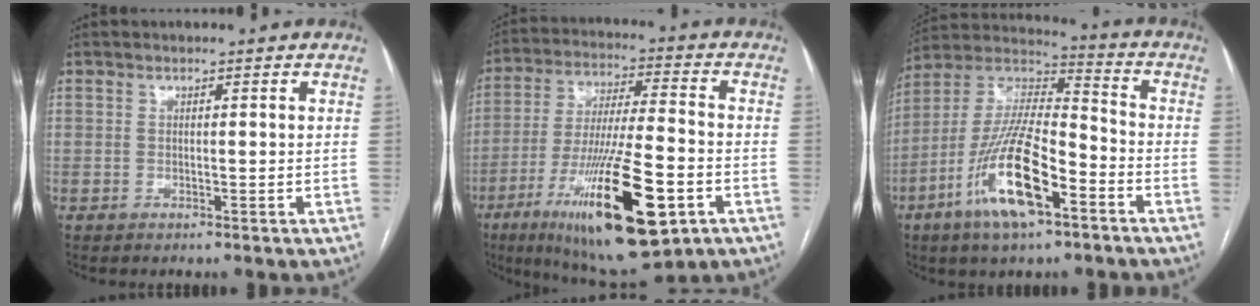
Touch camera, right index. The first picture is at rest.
{"total": 21.4, "force": [-9.0, 3.8, 19.0], "torque": [-0.342, -0.033, -0.144]}
{"total": 16.9, "force": [-7.6, 4.4, 14.4], "torque": [-0.292, -0.003, -0.137]}